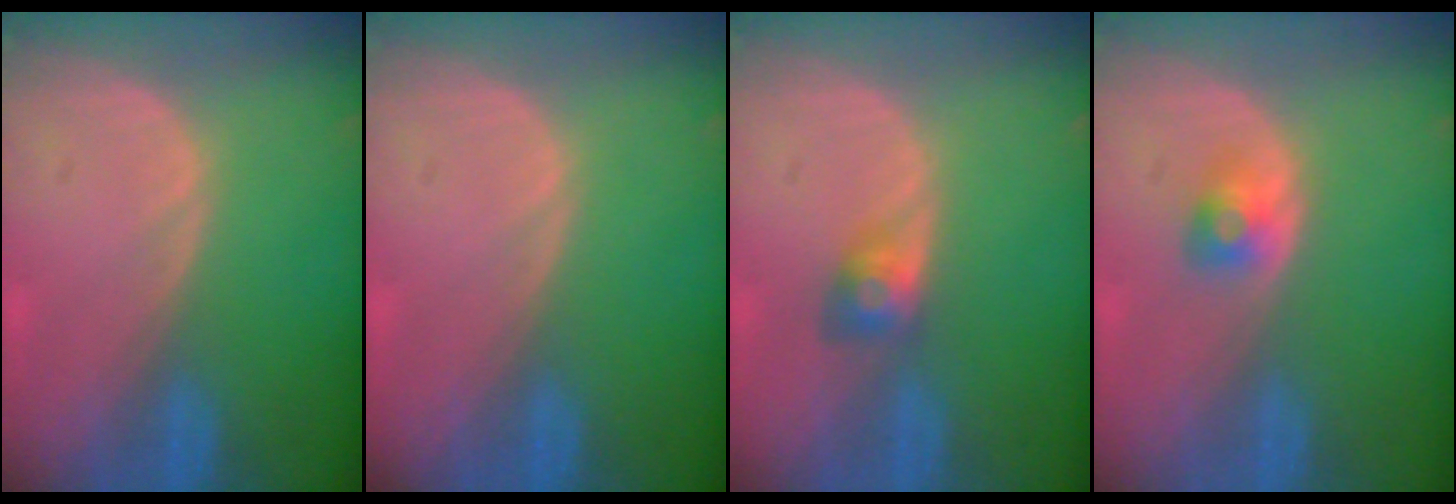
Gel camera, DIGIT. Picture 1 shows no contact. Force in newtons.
{"total": 0.0}
{"total": 2.8, "press": 2.6, "slide": 1.1}
{"total": 2.5, "press": 2.3, "slide": 0.9}